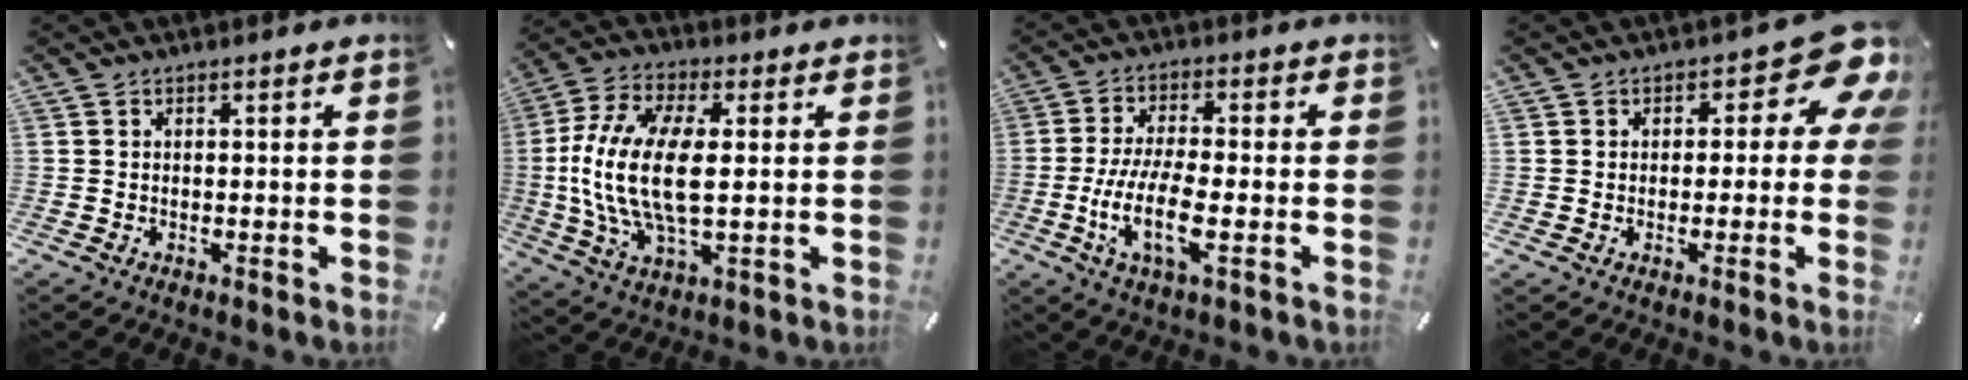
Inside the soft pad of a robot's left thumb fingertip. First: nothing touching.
{"total": 15.9, "force": [1.0, 7.3, 14.1], "torque": [-0.312, -0.014, 0.016]}
{"total": 10.7, "force": [-2.9, 3.5, 9.6], "torque": [-0.203, -0.010, -0.054]}
{"total": 11.1, "force": [4.5, 6.7, 7.7], "torque": [-0.086, -0.037, 0.081]}